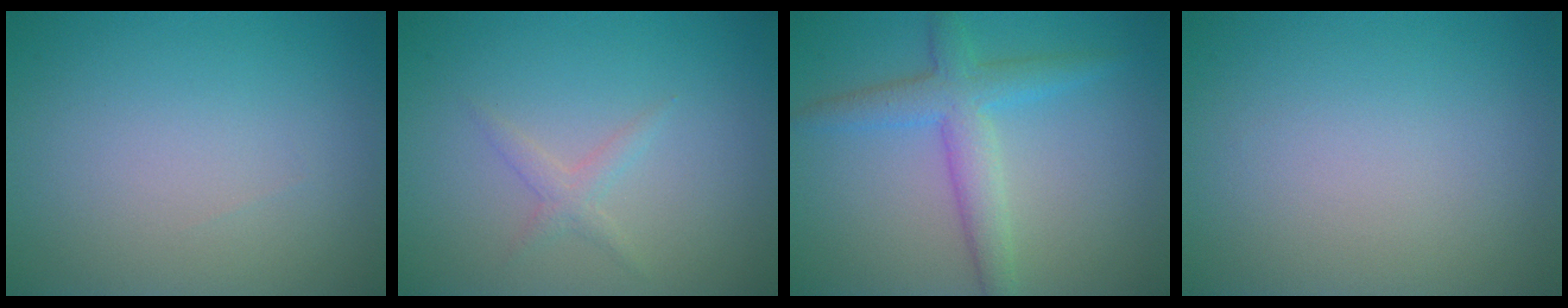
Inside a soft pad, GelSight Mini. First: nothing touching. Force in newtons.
{"total": 1.3, "press": 1.3, "slide": 0.1}
{"total": 4.0, "press": 4.0, "slide": 0.1}
{"total": 0.0}